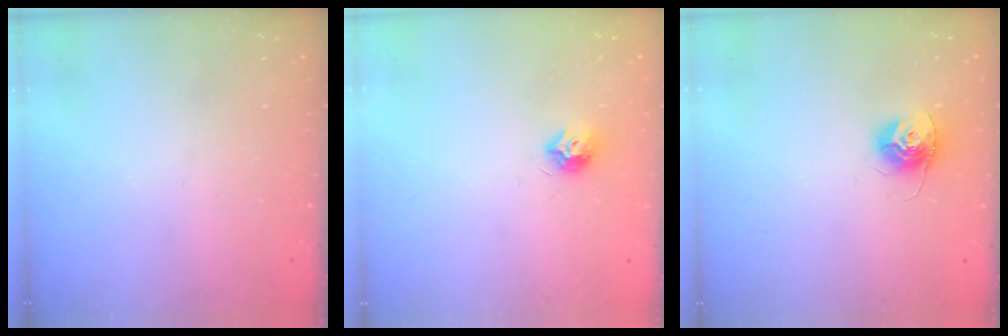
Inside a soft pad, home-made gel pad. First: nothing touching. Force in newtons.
{"total": 7.5, "press": 7.5, "slide": 0.1}
{"total": 11.2, "press": 11.2, "slide": 0.7}